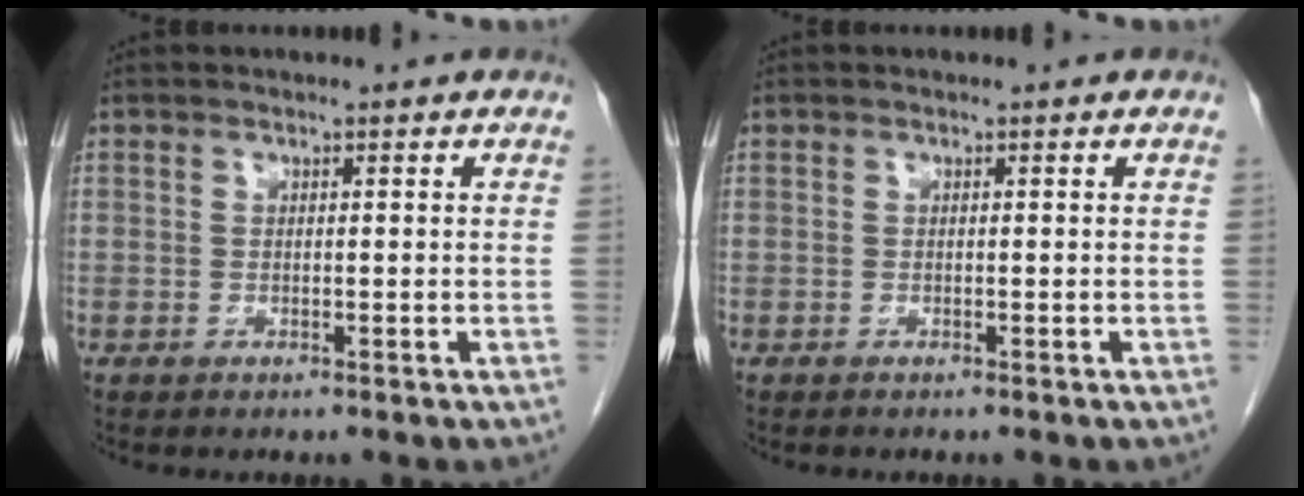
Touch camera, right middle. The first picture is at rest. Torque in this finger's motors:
{"motor_torque": [-0.18, -0.02, -0.03, 0.00]}